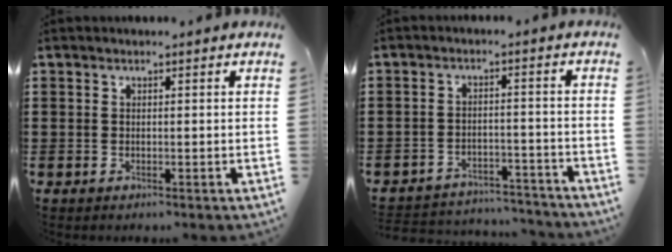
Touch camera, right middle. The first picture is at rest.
{"total": 4.1, "force": [-4.0, 0.7, 0.1], "torque": [-0.007, 0.007, -0.086]}